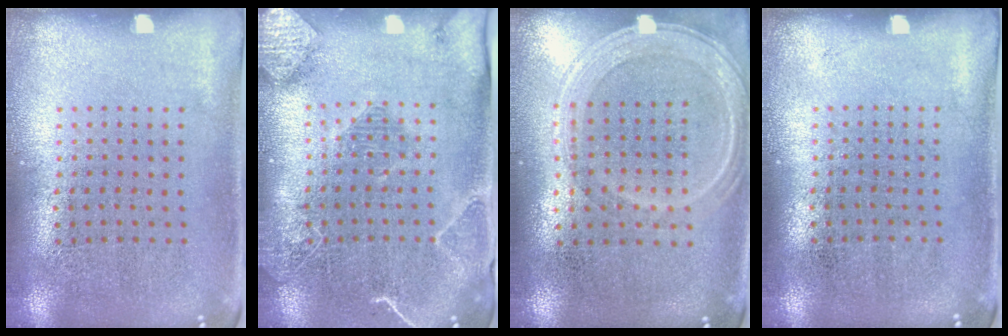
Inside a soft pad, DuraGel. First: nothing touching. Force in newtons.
{"total": 2.1, "press": 2.0, "slide": 0.5}
{"total": 1.2, "press": 1.2, "slide": 0.3}
{"total": 0.0}